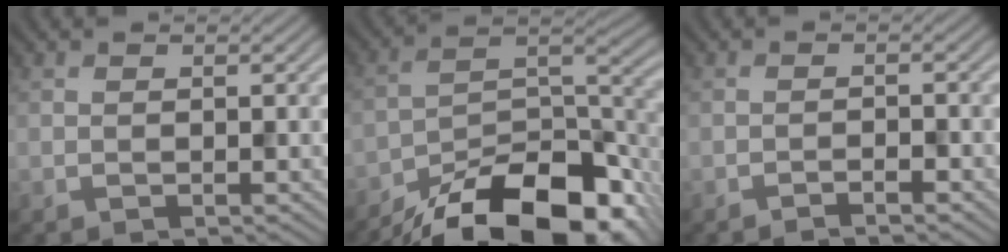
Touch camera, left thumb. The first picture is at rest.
{"total": 18.9, "force": [-14.4, 7.2, 9.9], "torque": [-0.186, -0.037, -0.210]}
{"total": 1.5, "force": [-1.2, 0.1, 0.8], "torque": [-0.011, 0.003, -0.023]}